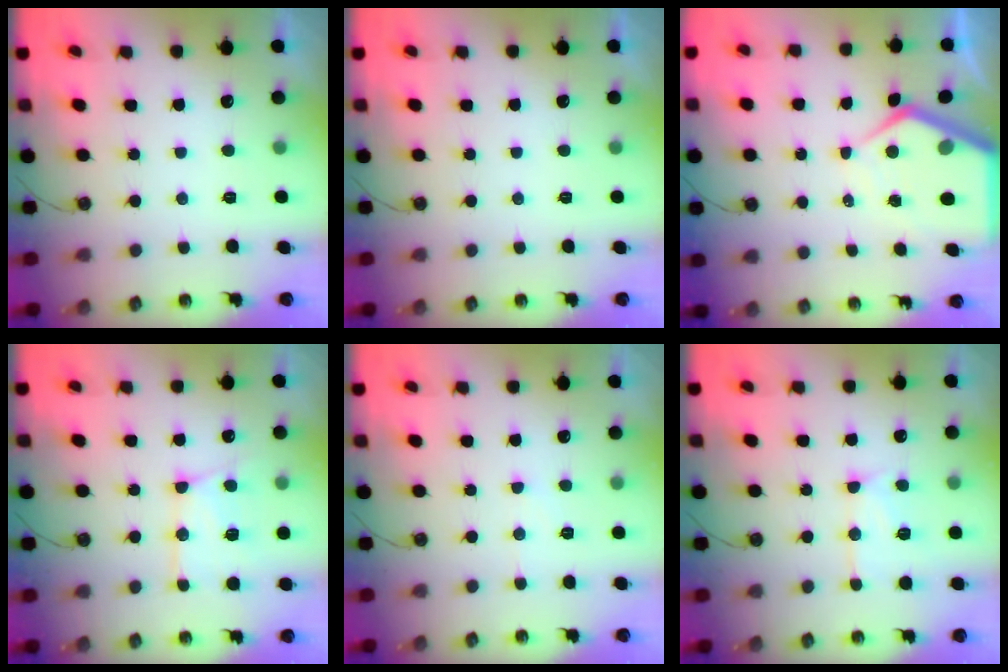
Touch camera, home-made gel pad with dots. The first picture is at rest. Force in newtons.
{"total": 0.0}
{"total": 8.8, "press": 8.8, "slide": 0.9}
{"total": 13.5, "press": 13.4, "slide": 1.6}
{"total": 4.3, "press": 4.3, "slide": 0.7}
{"total": 11.8, "press": 11.7, "slide": 1.1}